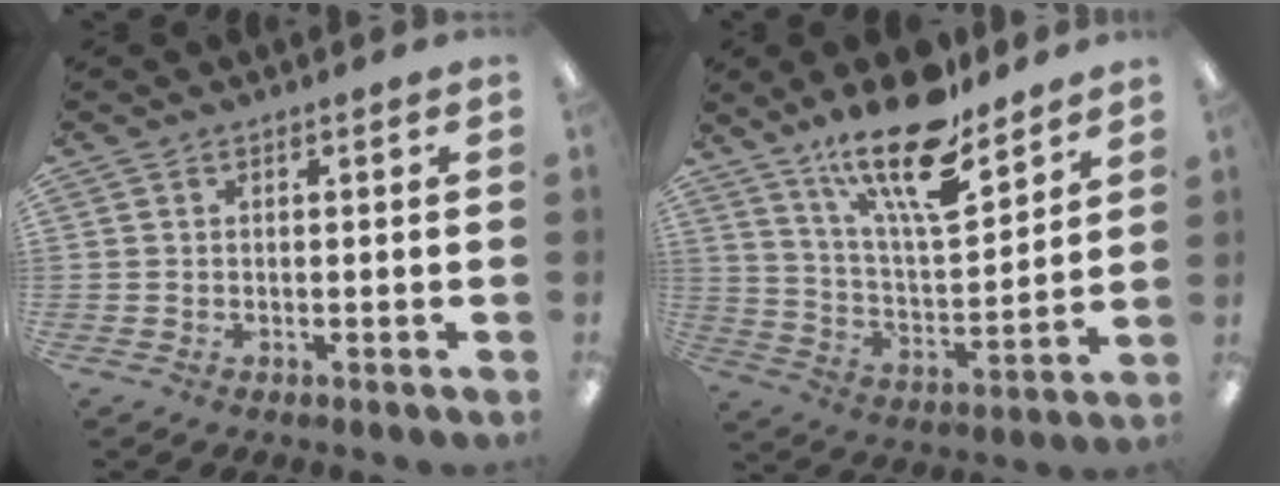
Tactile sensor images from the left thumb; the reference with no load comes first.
{"total": 19.9, "force": [15.1, 5.7, 11.7], "torque": [-0.205, -0.093, 0.254]}